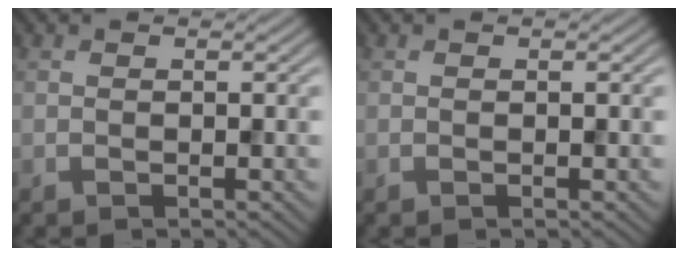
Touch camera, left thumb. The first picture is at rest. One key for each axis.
{"total": 0.0}